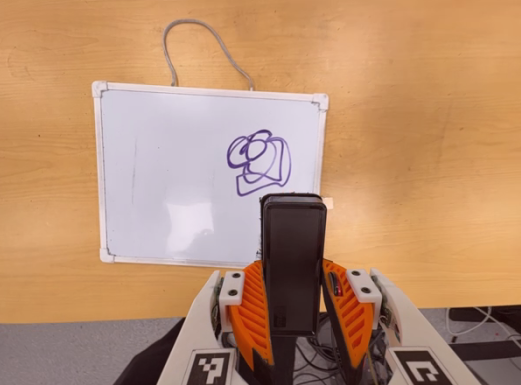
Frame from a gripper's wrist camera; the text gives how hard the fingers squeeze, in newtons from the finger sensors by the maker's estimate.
{"total": 4.9, "left": 3.2, "right": 6.6}